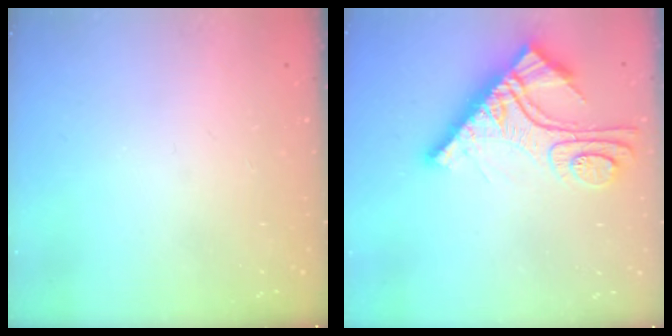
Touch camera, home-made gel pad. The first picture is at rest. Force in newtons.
{"total": 13.9, "press": 13.8, "slide": 1.4}